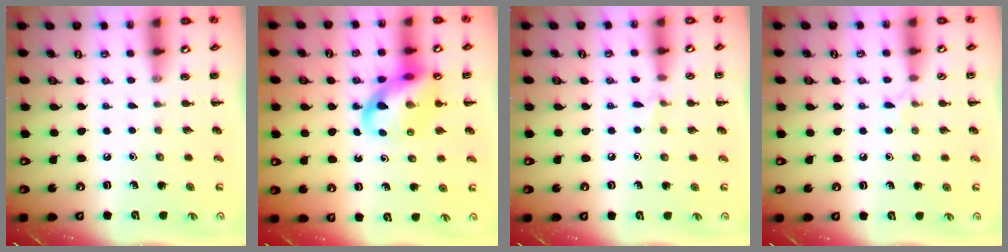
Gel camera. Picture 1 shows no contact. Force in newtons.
{"total": 14.4, "press": 14.2, "slide": 2.8}
{"total": 3.9, "press": 3.7, "slide": 1.2}
{"total": 4.4, "press": 4.1, "slide": 1.5}